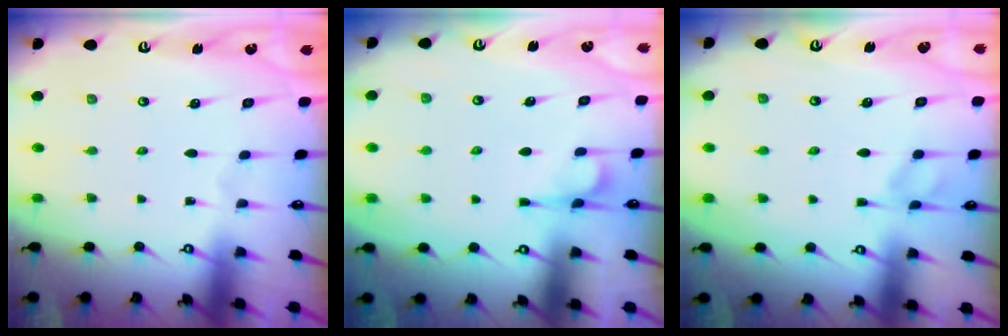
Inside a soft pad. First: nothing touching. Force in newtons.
{"total": 1.9, "press": 1.4, "slide": 1.2}
{"total": 4.3, "press": 4.3, "slide": 0.7}